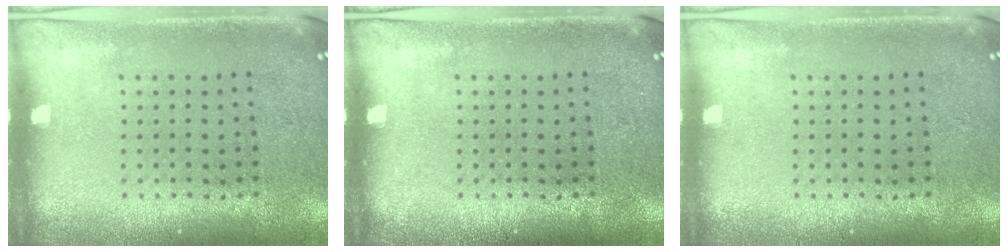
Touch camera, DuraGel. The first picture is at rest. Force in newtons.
{"total": 0.0}
{"total": 0.0}